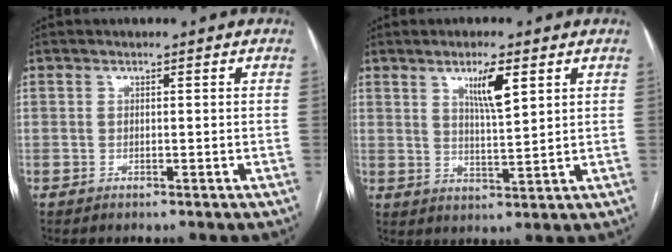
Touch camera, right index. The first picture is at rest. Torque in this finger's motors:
{"motor_torque": [0.15, 0.16, 0.33, 0.08]}